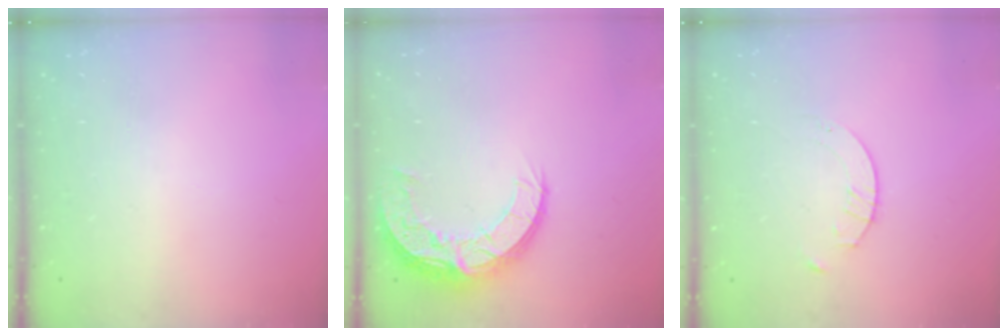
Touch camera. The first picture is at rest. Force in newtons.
{"total": 12.0, "press": 11.9, "slide": 0.8}
{"total": 1.6, "press": 1.6, "slide": 0.2}